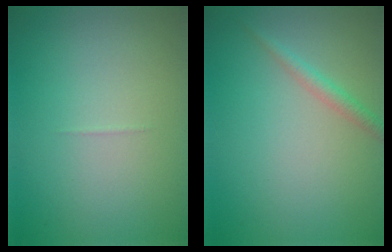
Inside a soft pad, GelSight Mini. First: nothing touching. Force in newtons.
{"total": 1.4, "press": 1.4, "slide": 0.1}